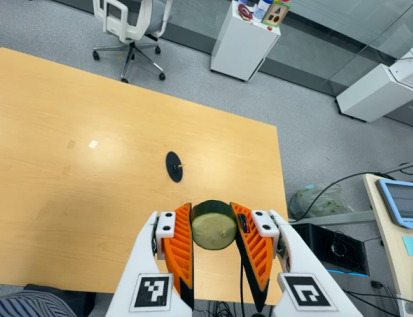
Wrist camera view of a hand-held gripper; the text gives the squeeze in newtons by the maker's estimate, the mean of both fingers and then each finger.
{"total": 11.6, "left": 11.7, "right": 11.4}